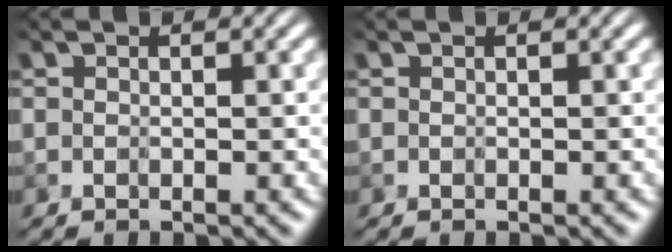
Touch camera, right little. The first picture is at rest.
{"total": 0.0}